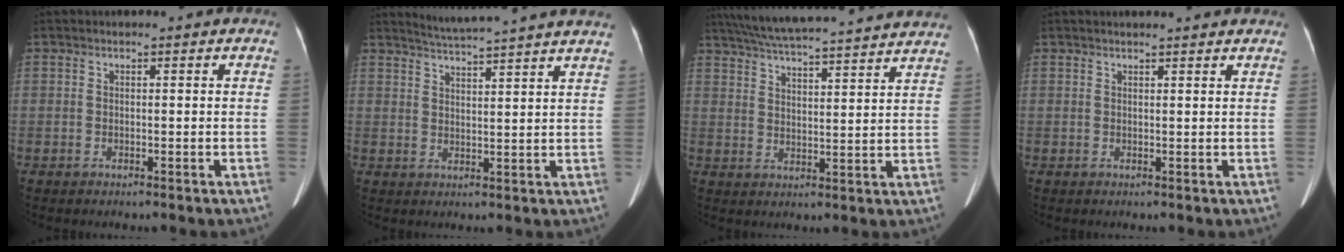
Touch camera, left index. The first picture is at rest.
{"total": 12.6, "force": [11.6, -1.5, 4.6], "torque": [-0.085, -0.010, 0.148]}
{"total": 24.6, "force": [22.5, 1.4, 9.9], "torque": [-0.170, 0.012, 0.302]}
{"total": 4.9, "force": [4.6, 0.3, 1.8], "torque": [-0.023, 0.014, 0.047]}